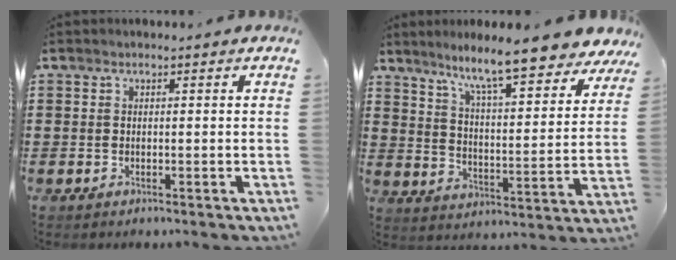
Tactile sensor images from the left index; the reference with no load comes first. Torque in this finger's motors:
{"motor_torque": [2.14, 0.00, 1.05, 0.21]}